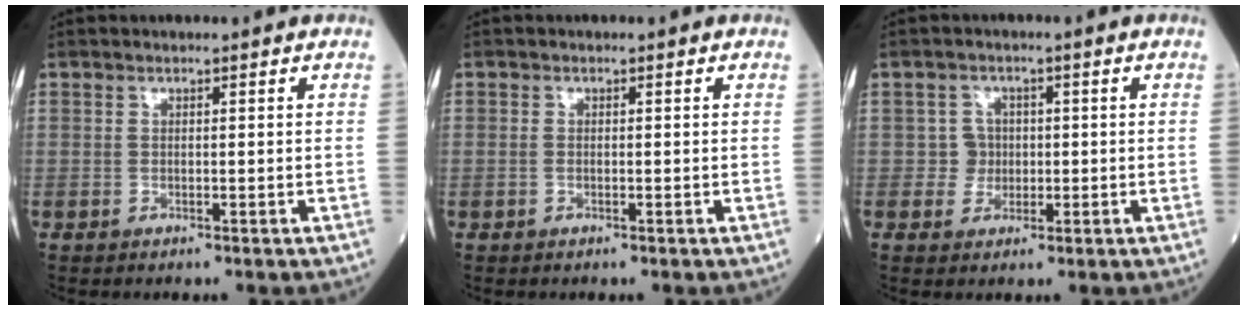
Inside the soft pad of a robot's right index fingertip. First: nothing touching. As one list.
[{"total": 0.6, "force": [-0.2, 0.4, 0.4], "torque": [-0.009, 0.001, -0.005]}, {"total": 2.8, "force": [-0.2, 2.8, 0.2], "torque": [0.006, 0.008, -0.004]}]